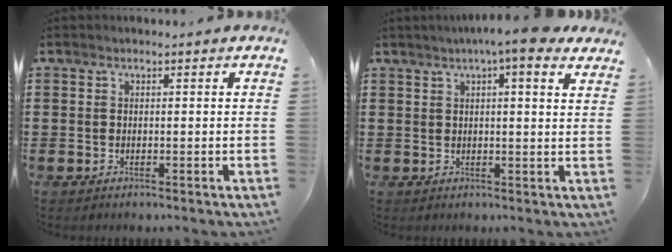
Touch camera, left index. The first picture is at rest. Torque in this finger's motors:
{"motor_torque": [2.14, 0.00, 0.56, 0.21]}